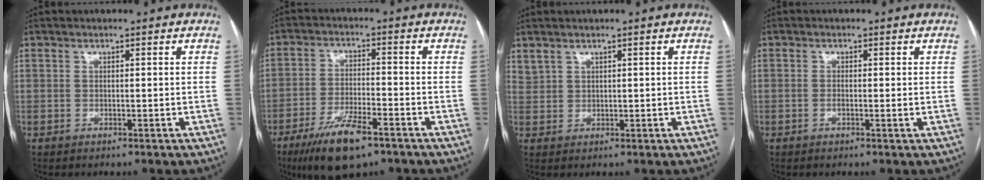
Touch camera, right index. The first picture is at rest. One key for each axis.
{"total": 10.3, "fx": -6.6, "fy": 2.7, "fz": 7.4, "tx": -0.138, "ty": -0.015, "tz": -0.113}
{"total": 2.0, "fx": 1.7, "fy": 1.0, "fz": 0.4, "tx": -0.013, "ty": 0.009, "tz": 0.043}
{"total": 1.3, "fx": -0.2, "fy": 0.3, "fz": 1.3, "tx": -0.023, "ty": 0.000, "tz": -0.003}